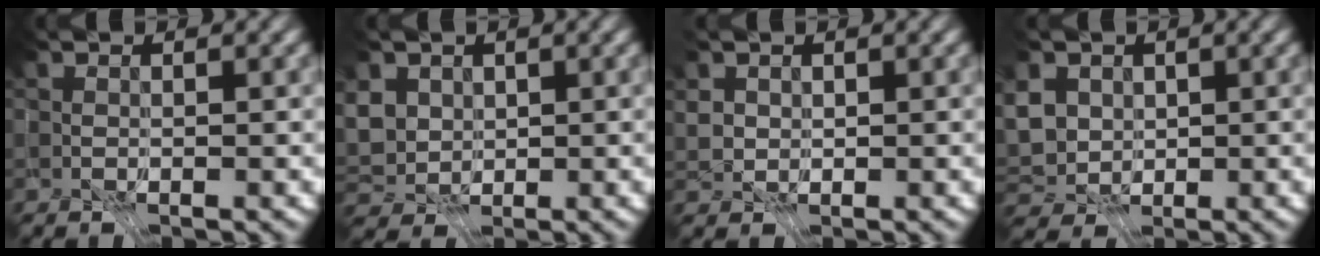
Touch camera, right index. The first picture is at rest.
{"total": 1.9, "force": [-0.1, 1.3, 1.3], "torque": [-0.039, 0.005, -0.002]}
{"total": 0.8, "force": [0.5, 0.5, -0.3], "torque": [-0.009, -0.006, 0.017]}
{"total": 2.6, "force": [-0.3, 1.9, 1.8], "torque": [-0.047, 0.000, -0.005]}